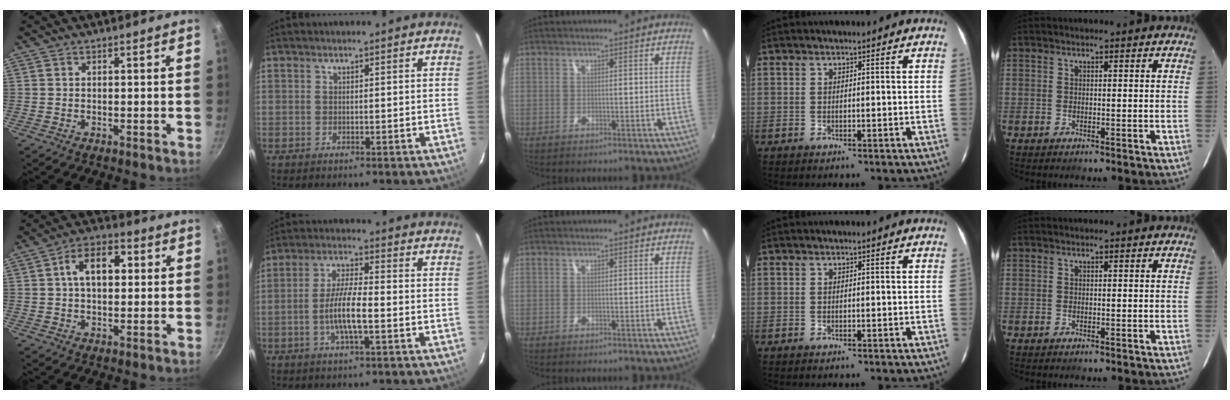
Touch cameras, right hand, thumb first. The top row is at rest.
{"thumb": {"total": 9.7, "force": [1.7, 5.9, 7.5], "torque": [-0.095, 0.018, 0.018]}, "index": {"total": 7.7, "force": [-2.3, 1.3, 7.3], "torque": [-0.143, 0.002, -0.045]}}